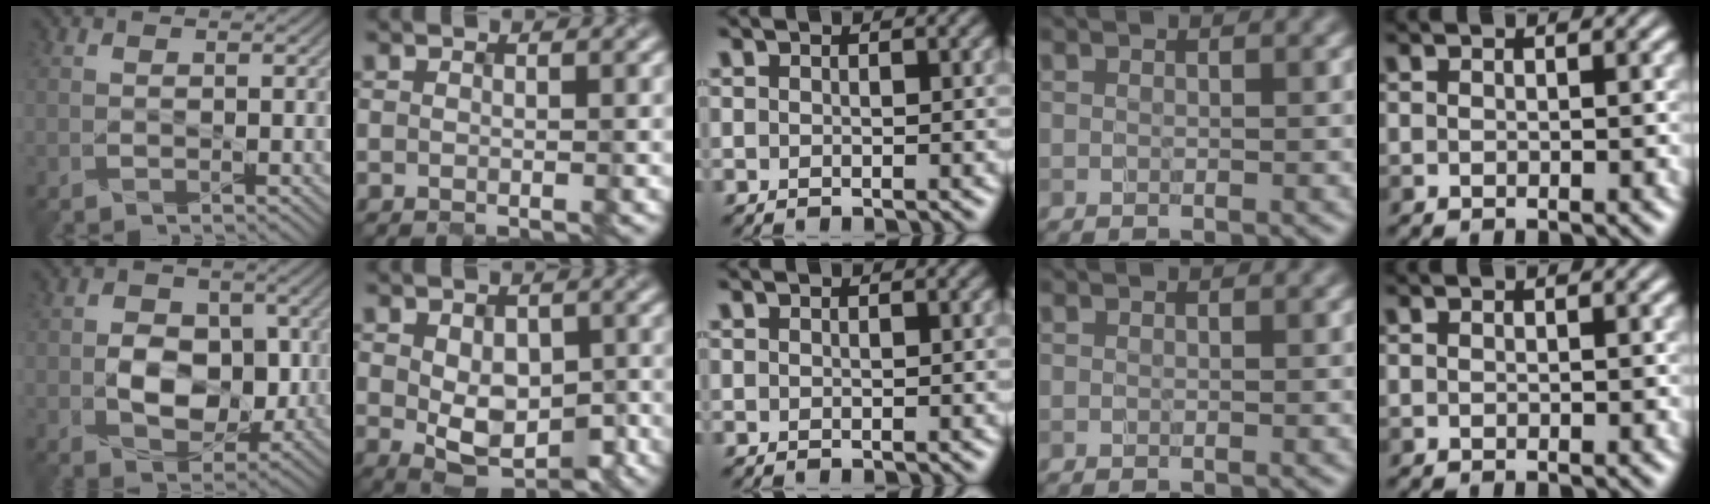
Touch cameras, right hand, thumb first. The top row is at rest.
{"thumb": {"total": 7.2, "force": [-0.7, 5.2, 4.9], "torque": [-0.082, -0.005, -0.016]}, "index": {"total": 5.4, "force": [-1.1, 3.4, 4.1], "torque": [-0.070, -0.012, -0.005]}}